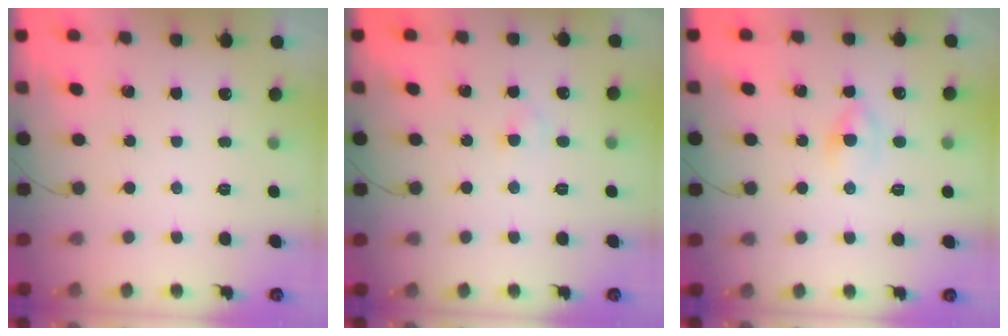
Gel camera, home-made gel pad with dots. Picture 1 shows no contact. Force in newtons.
{"total": 1.9, "press": 1.7, "slide": 0.8}
{"total": 2.2, "press": 1.9, "slide": 1.1}